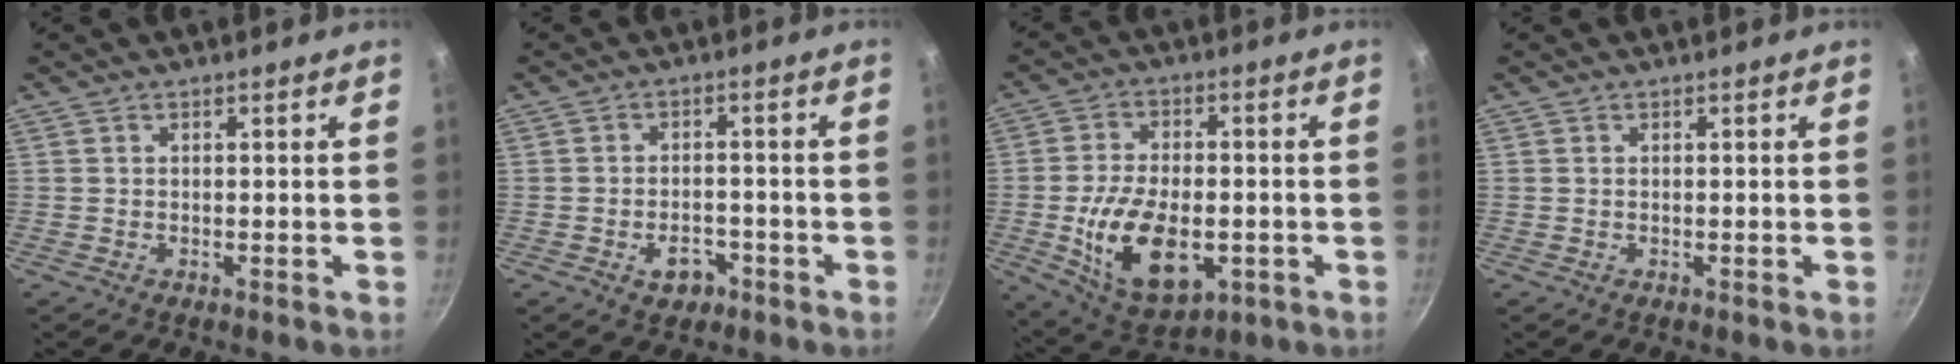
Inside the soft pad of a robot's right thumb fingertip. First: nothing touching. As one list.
[{"total": 4.7, "force": [-2.4, 3.1, 2.6], "torque": [-0.024, 0.018, -0.032]}, {"total": 16.4, "force": [-3.6, 9.3, 13.0], "torque": [-0.214, 0.004, -0.047]}, {"total": 0.0}]